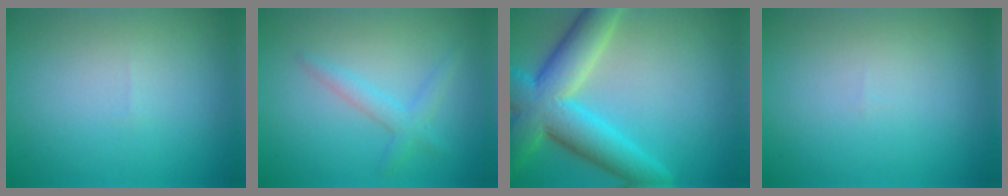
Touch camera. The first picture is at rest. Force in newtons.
{"total": 2.0, "press": 2.0, "slide": 0.2}
{"total": 9.4, "press": 9.4, "slide": 0.6}
{"total": 0.0}